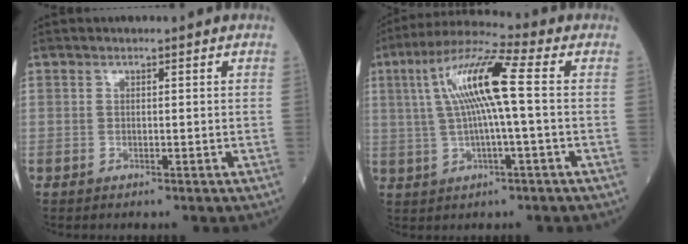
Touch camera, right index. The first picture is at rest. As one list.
[{"total": 11.8, "force": [1.6, 0.7, 11.6], "torque": [-0.228, 0.027, 0.027]}]